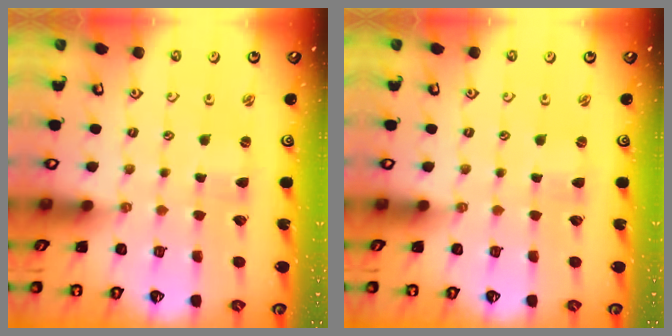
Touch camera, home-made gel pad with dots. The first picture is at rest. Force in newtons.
{"total": 0.0}